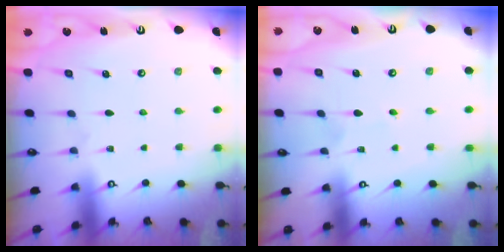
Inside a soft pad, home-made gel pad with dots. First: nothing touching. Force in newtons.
{"total": 2.2, "press": 2.1, "slide": 0.2}